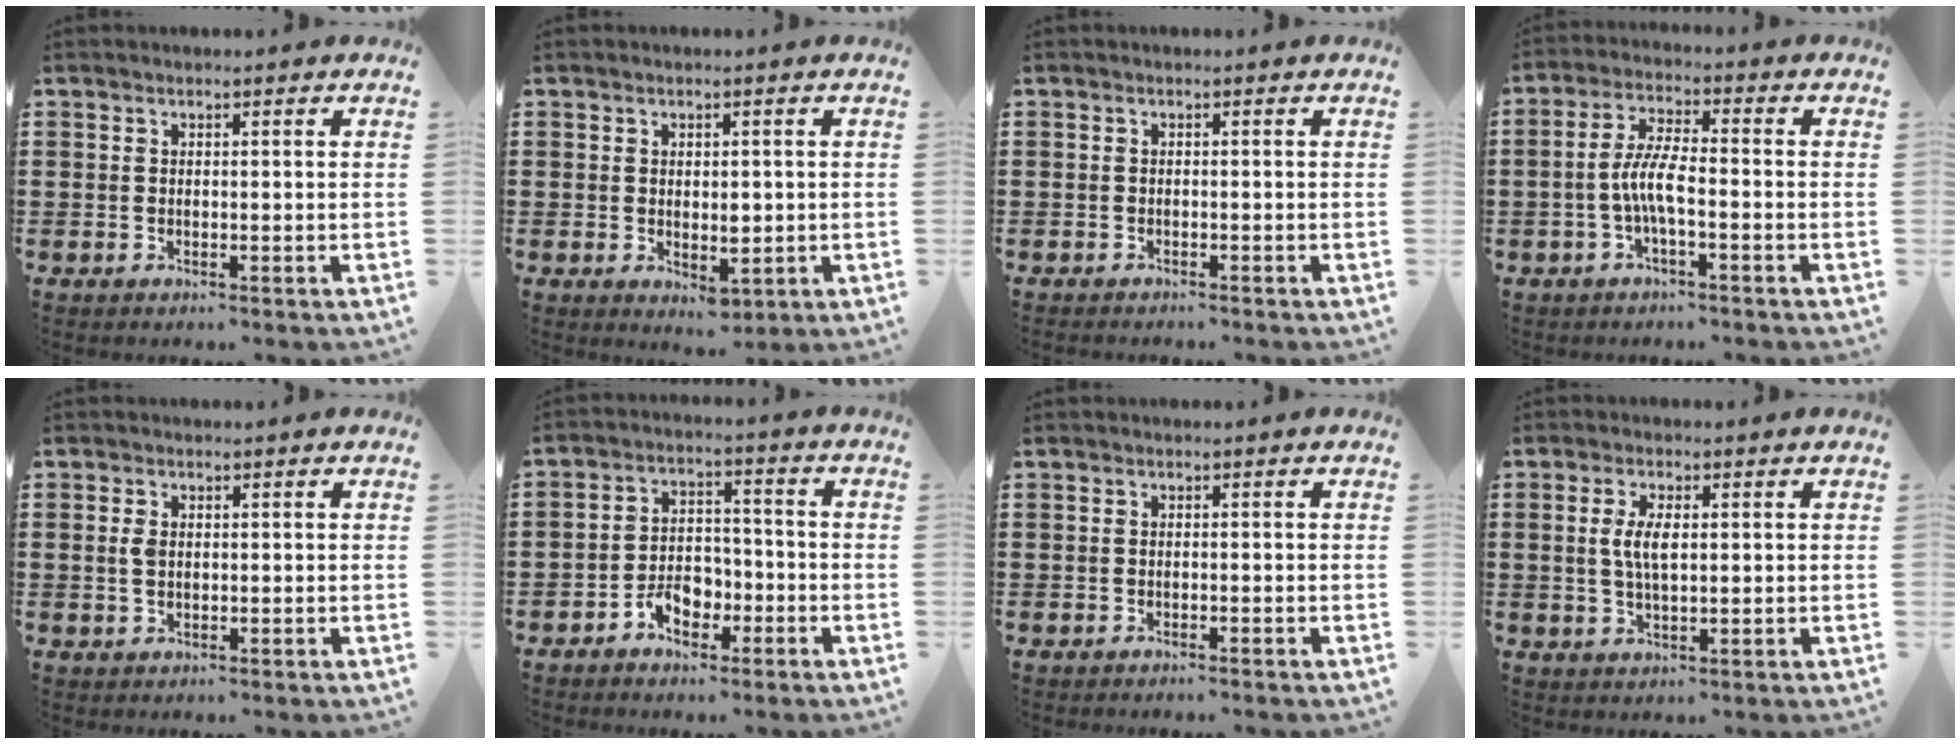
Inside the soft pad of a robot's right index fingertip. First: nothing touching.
{"total": 2.6, "force": [0.1, 1.6, 2.0], "torque": [-0.032, -0.001, 0.000]}
{"total": 0.6, "force": [-0.6, -0.1, 0.0], "torque": [-0.001, -0.003, -0.013]}
{"total": 5.6, "force": [-1.7, 1.1, 5.2], "torque": [-0.119, -0.008, -0.040]}
{"total": 2.0, "force": [0.2, 1.1, 1.6], "torque": [-0.044, 0.002, 0.000]}
{"total": 5.2, "force": [-3.1, 3.2, 2.7], "torque": [-0.055, 0.008, -0.058]}
{"total": 0.5, "force": [-0.5, -0.1, 0.1], "torque": [-0.003, -0.001, -0.010]}
{"total": 4.3, "force": [0.6, 1.7, 4.0], "torque": [-0.080, 0.008, 0.007]}